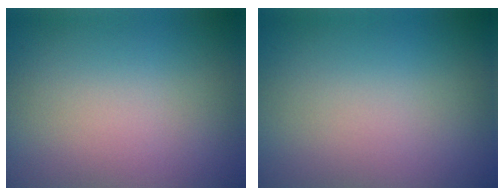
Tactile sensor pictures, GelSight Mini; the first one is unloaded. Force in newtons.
{"total": 0.0}